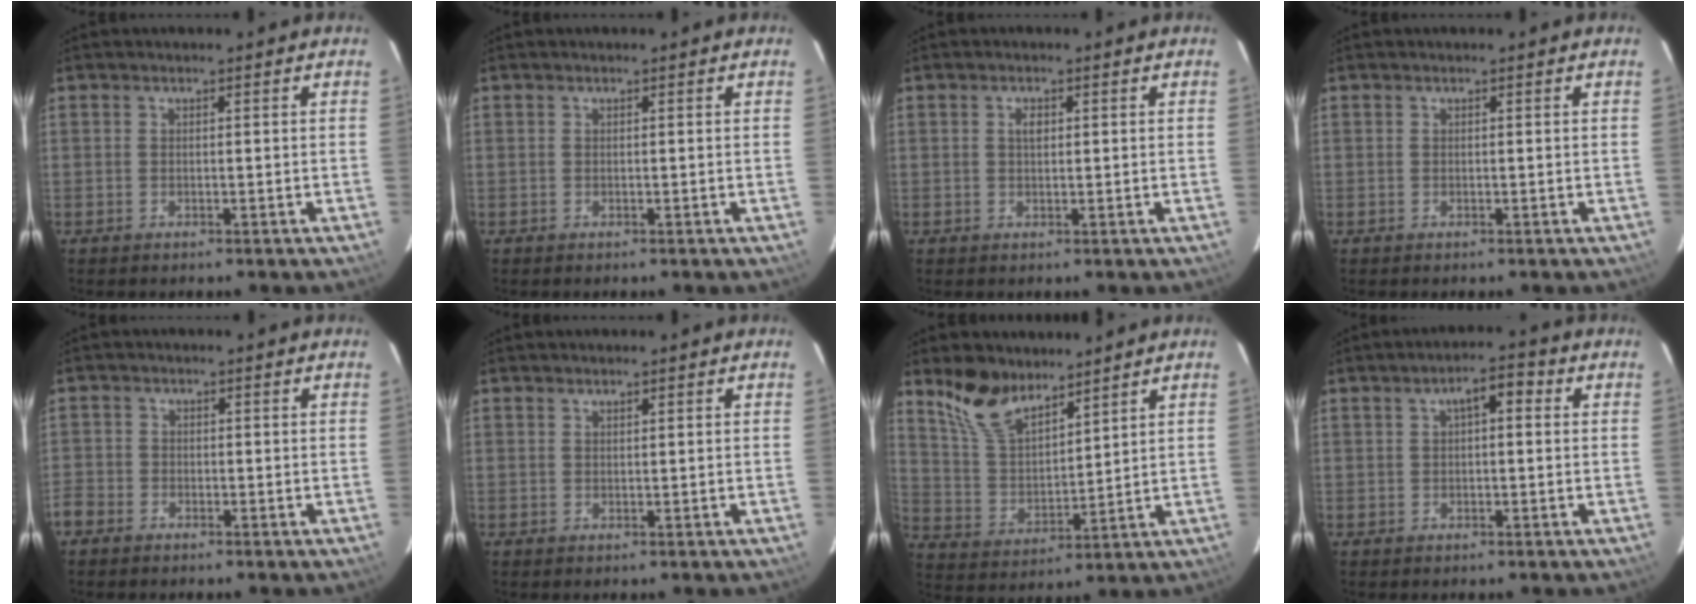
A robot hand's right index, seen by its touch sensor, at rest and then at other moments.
{"total": 0.0}
{"total": 1.6, "force": [0.4, 0.9, 1.2], "torque": [-0.020, 0.005, 0.006]}
{"total": 0.0}
{"total": 6.0, "force": [-3.6, 4.6, 1.3], "torque": [-0.048, 0.007, -0.078]}
{"total": 0.6, "force": [0.5, 0.2, 0.3], "torque": [-0.005, 0.002, 0.010]}
{"total": 11.0, "force": [8.4, 4.7, 5.2], "torque": [-0.107, 0.013, 0.173]}
{"total": 4.3, "force": [1.2, 1.7, 3.7], "torque": [-0.060, 0.019, 0.020]}